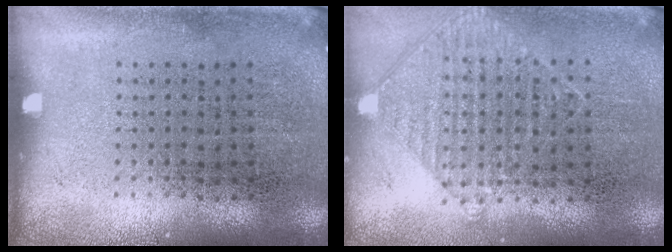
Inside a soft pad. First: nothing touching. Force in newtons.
{"total": 0.9, "press": 0.9, "slide": 0.1}